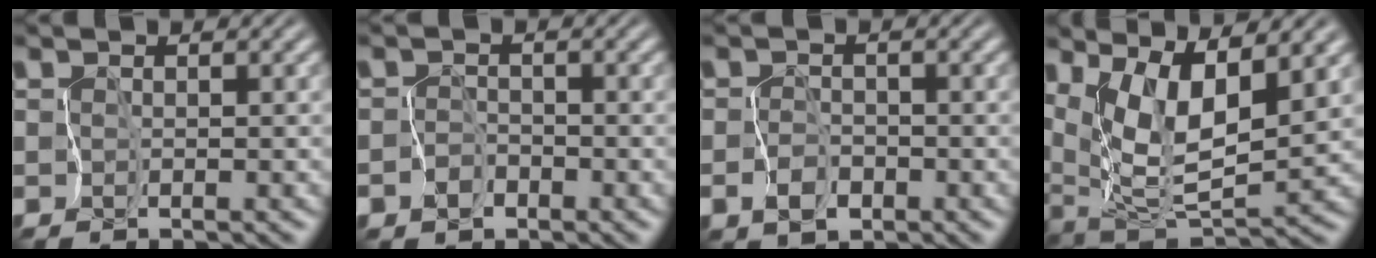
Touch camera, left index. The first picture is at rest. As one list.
[{"total": 1.7, "force": [-0.9, 1.5, 0.2], "torque": [0.017, 0.008, -0.021]}, {"total": 2.1, "force": [-0.8, 1.6, 1.0], "torque": [-0.015, 0.001, -0.020]}, {"total": 6.2, "force": [3.4, 1.3, 5.0], "torque": [-0.108, -0.013, 0.074]}]